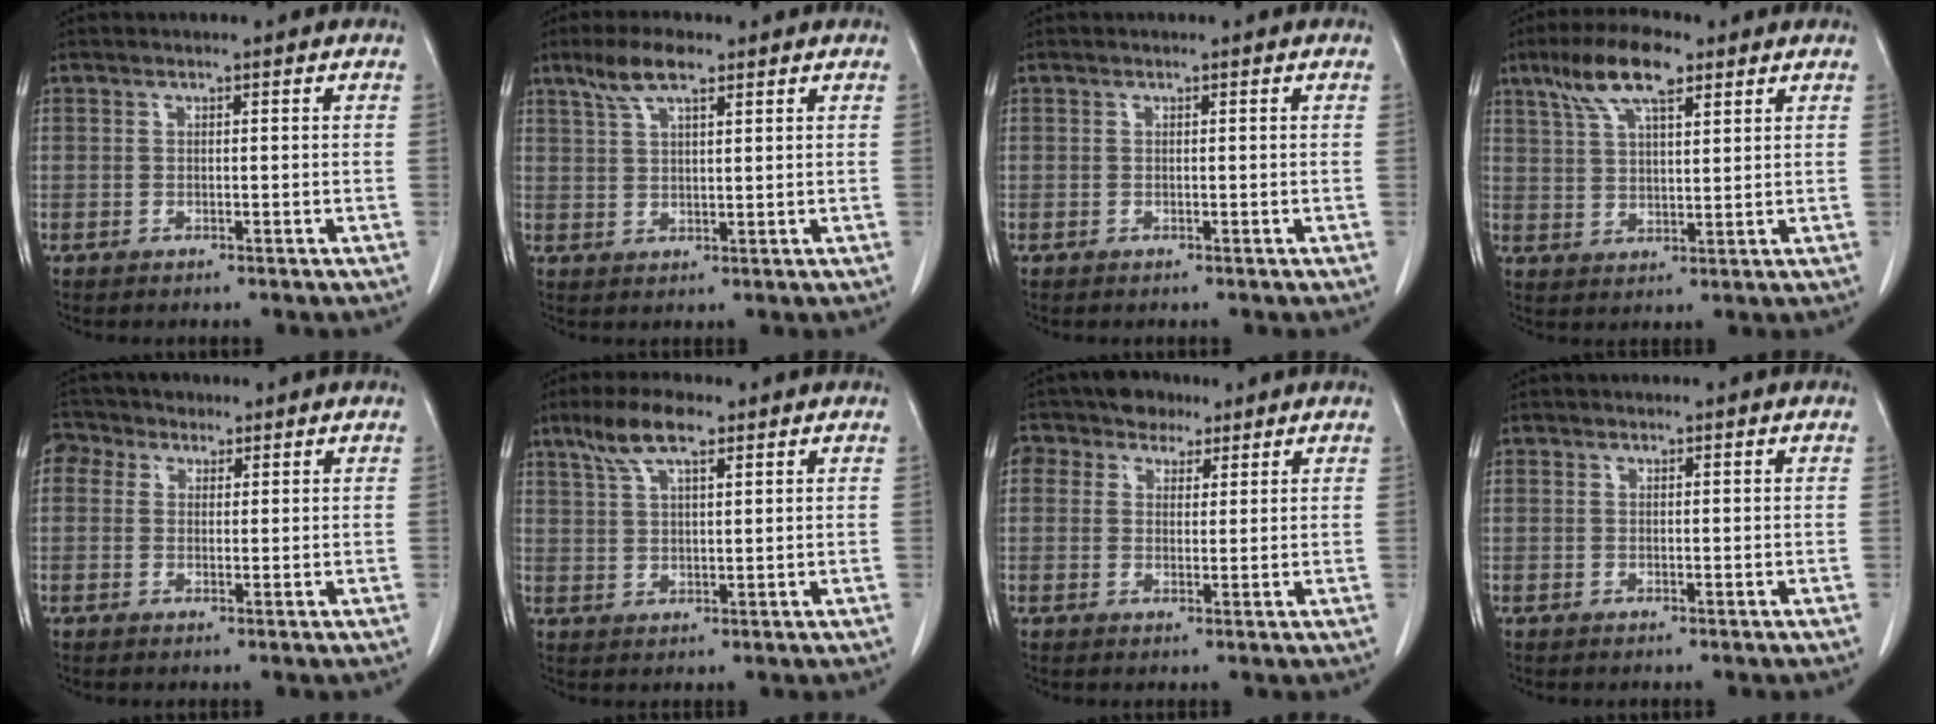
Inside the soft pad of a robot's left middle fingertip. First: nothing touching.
{"total": 5.7, "force": [3.9, 1.3, 4.0], "torque": [-0.086, 0.013, 0.075]}
{"total": 0.0}
{"total": 9.6, "force": [5.9, 2.8, 7.0], "torque": [-0.137, 0.020, 0.109]}
{"total": 4.6, "force": [2.3, 3.7, 1.4], "torque": [-0.035, 0.029, 0.045]}
{"total": 6.8, "force": [4.5, 1.7, 4.9], "torque": [-0.104, 0.016, 0.087]}
{"total": 6.0, "force": [3.8, 4.1, 2.1], "torque": [-0.040, 0.033, 0.070]}
{"total": 0.0}